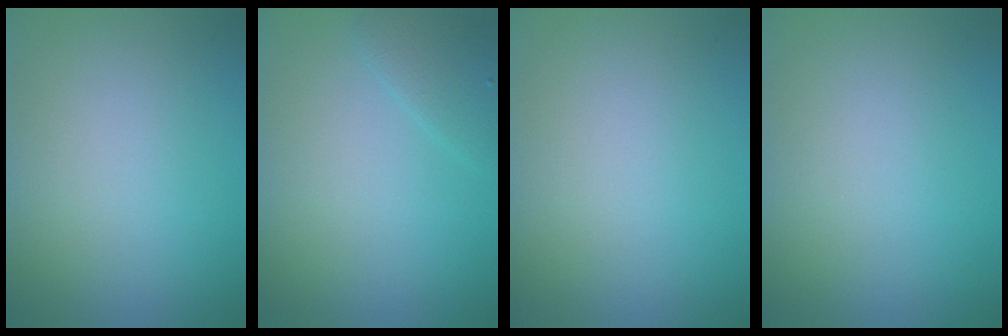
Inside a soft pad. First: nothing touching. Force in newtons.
{"total": 1.4, "press": 1.4, "slide": 0.1}
{"total": 0.0}
{"total": 0.0}